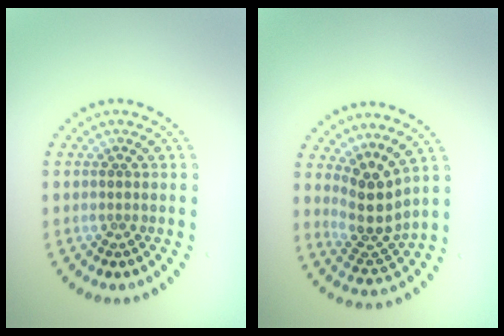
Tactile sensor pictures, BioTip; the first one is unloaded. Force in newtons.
{"total": 3.6, "press": 2.7, "slide": 2.4}